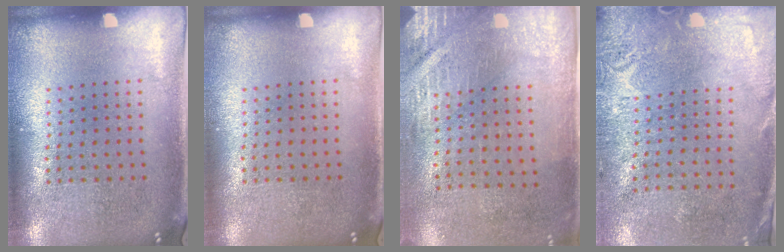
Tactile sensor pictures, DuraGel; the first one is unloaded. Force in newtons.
{"total": 0.0}
{"total": 2.9, "press": 2.5, "slide": 1.4}
{"total": 2.7, "press": 2.3, "slide": 1.5}